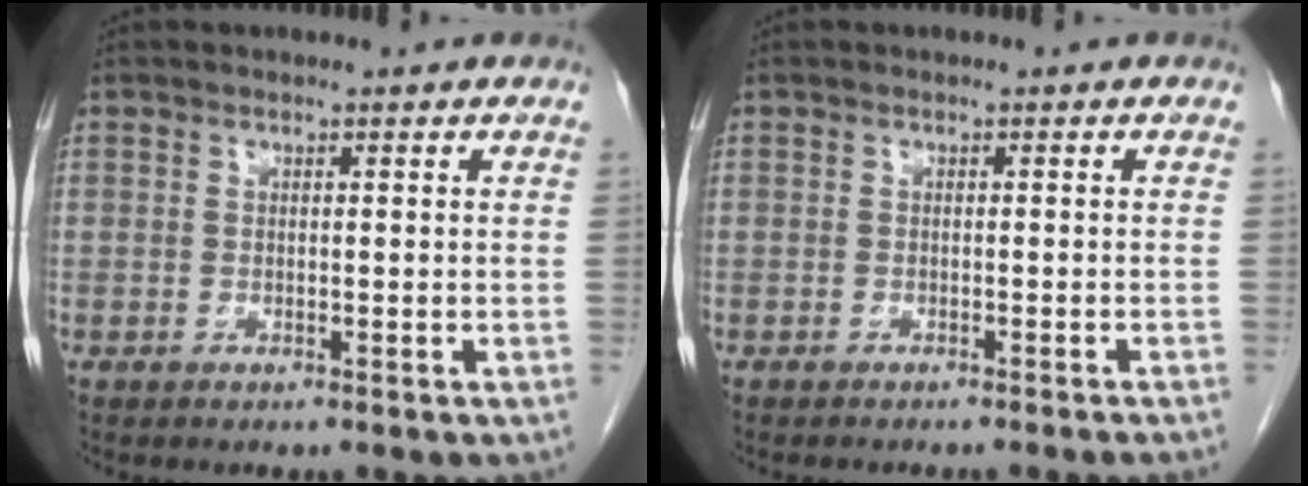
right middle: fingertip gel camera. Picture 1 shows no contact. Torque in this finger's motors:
{"motor_torque": [0.05, -0.05, 0.03, 0.00]}